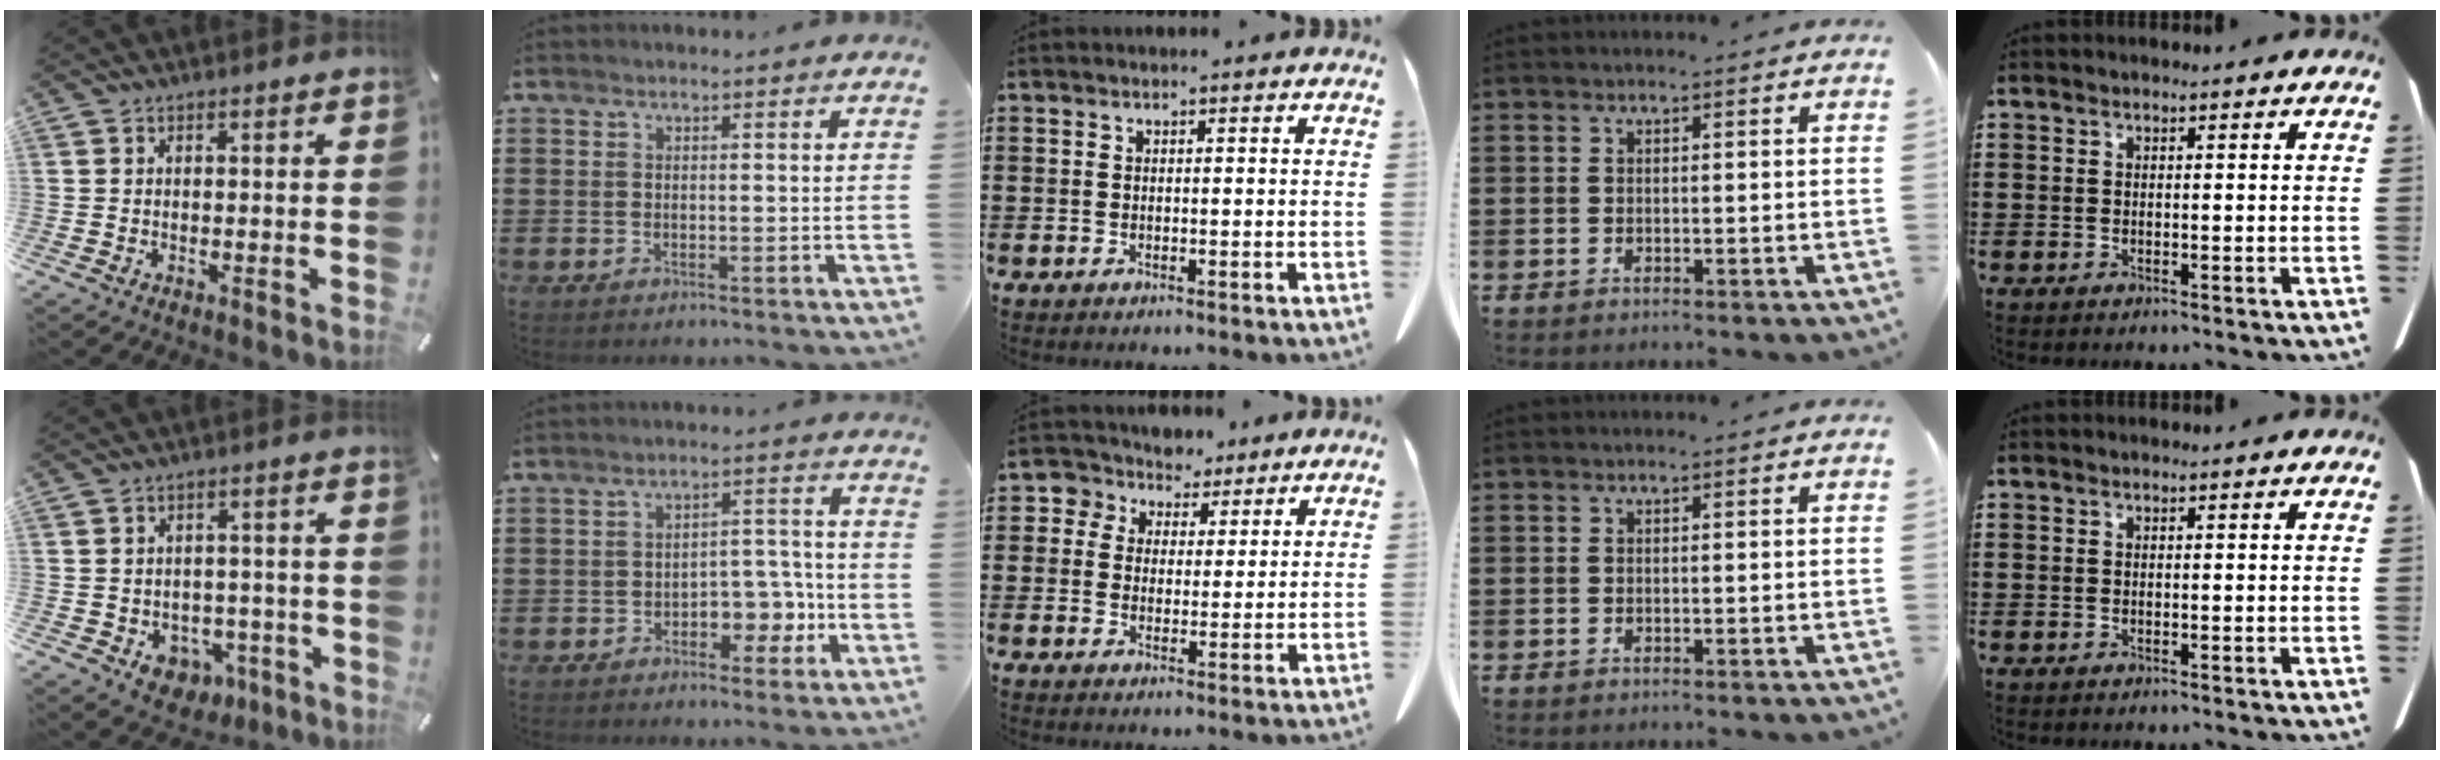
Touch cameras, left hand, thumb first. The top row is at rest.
{"thumb": {"total": 5.9, "force": [-1.5, 5.3, 2.2], "torque": [-0.029, 0.006, -0.021]}, "index": {"total": 5.6, "force": [-2.7, 3.6, 3.4], "torque": [-0.051, 0.012, -0.052]}, "middle": {"total": 5.0, "force": [3.4, 3.7, 0.2], "torque": [-0.027, -0.008, 0.058]}}